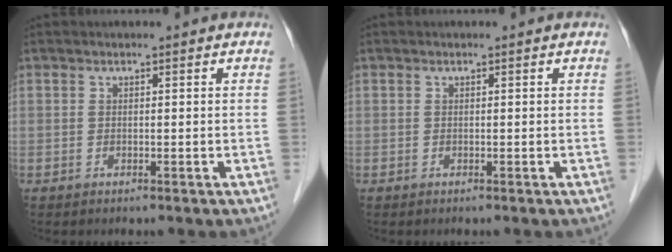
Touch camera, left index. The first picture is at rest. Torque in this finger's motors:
{"motor_torque": [0.00, 0.00, 0.02, 0.00]}